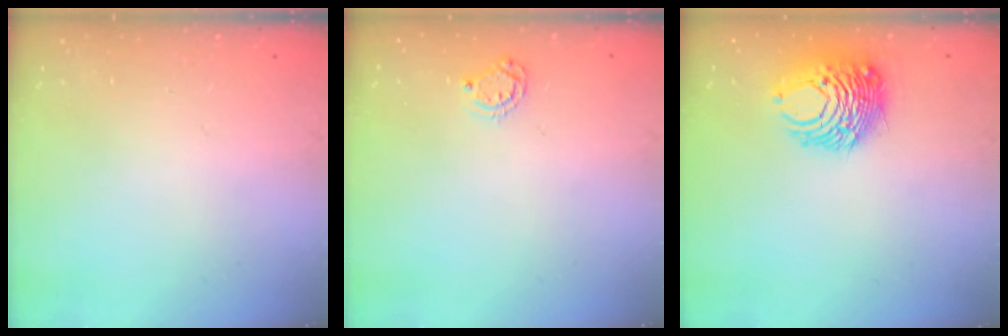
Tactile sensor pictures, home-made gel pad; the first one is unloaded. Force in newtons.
{"total": 5.7, "press": 5.7, "slide": 0.2}
{"total": 10.2, "press": 10.2, "slide": 0.7}